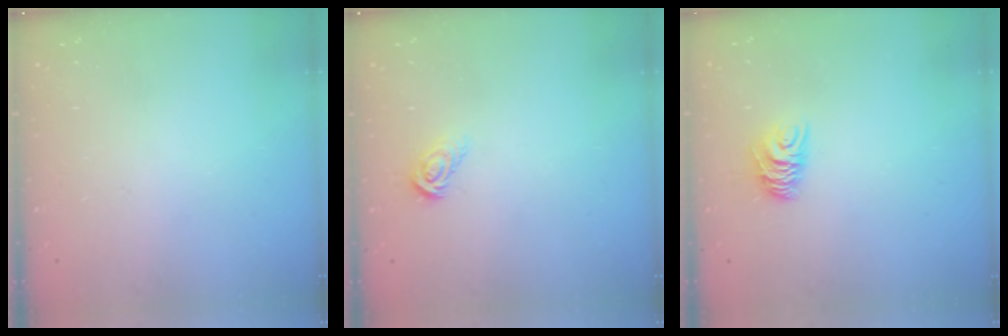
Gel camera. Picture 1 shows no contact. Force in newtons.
{"total": 5.7, "press": 5.7, "slide": 0.1}
{"total": 6.3, "press": 6.3, "slide": 0.4}